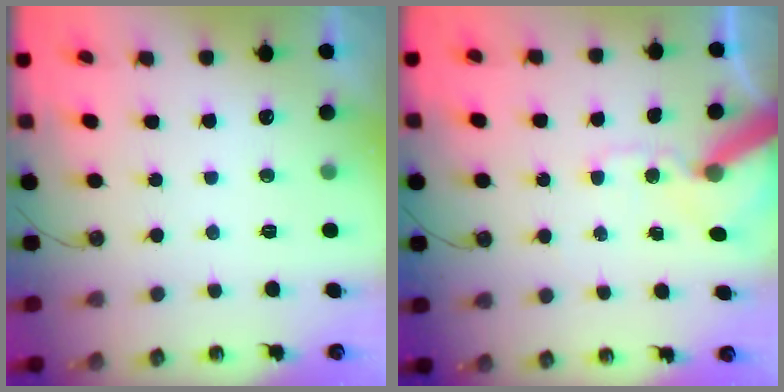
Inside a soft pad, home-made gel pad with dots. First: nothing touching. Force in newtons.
{"total": 11.4, "press": 11.3, "slide": 1.8}